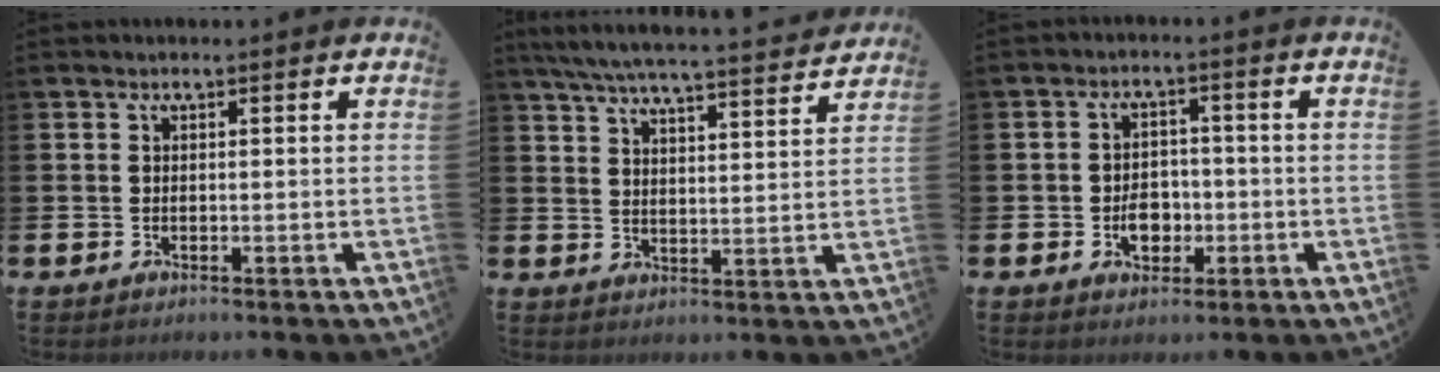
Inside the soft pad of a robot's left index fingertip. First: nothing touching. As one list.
[{"total": 6.6, "force": [6.3, 0.3, 2.1], "torque": [-0.056, -0.047, 0.109]}, {"total": 3.9, "force": [-1.1, 2.9, 2.4], "torque": [-0.029, -0.002, -0.026]}]